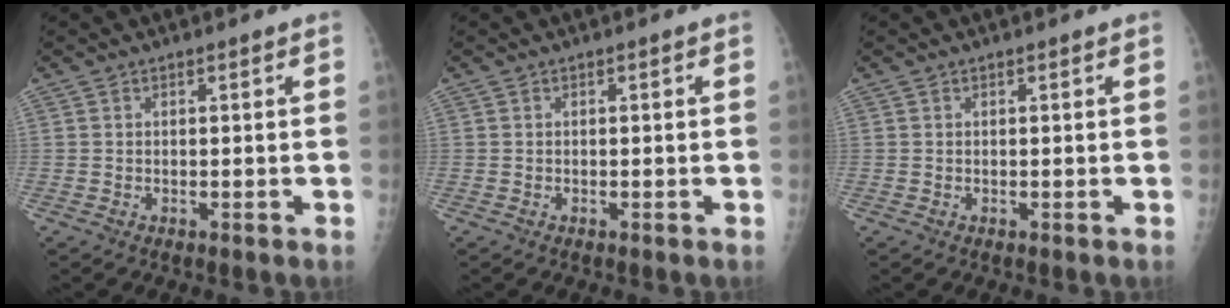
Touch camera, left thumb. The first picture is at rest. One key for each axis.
{"total": 0.0}
{"total": 0.0}